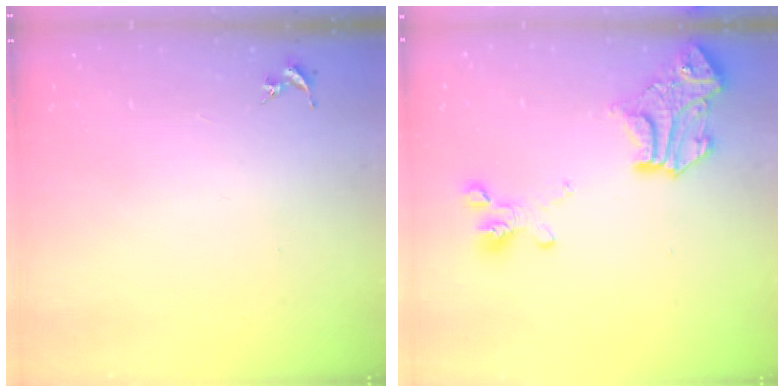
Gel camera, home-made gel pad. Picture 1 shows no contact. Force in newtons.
{"total": 19.8, "press": 19.7, "slide": 1.5}